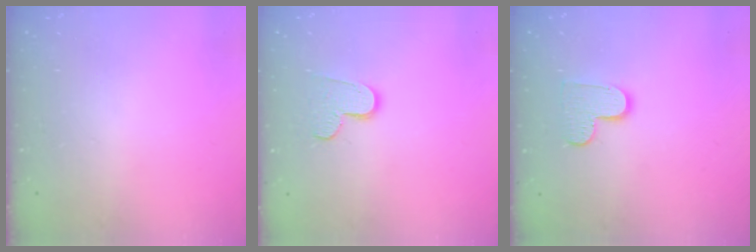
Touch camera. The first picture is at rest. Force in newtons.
{"total": 8.4, "press": 8.3, "slide": 0.2}
{"total": 8.2, "press": 8.1, "slide": 0.2}